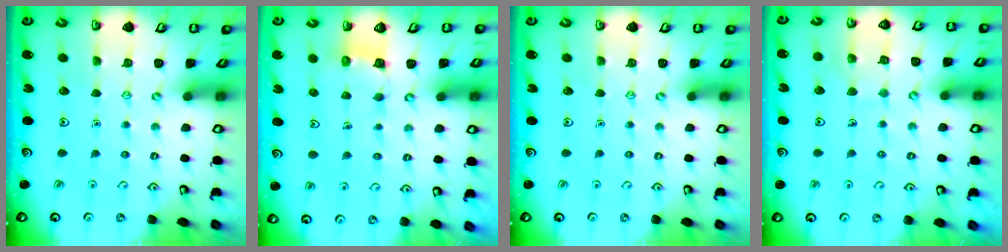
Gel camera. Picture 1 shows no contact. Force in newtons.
{"total": 3.3, "press": 3.3, "slide": 0.3}
{"total": 0.0}
{"total": 5.1, "press": 5.0, "slide": 0.4}